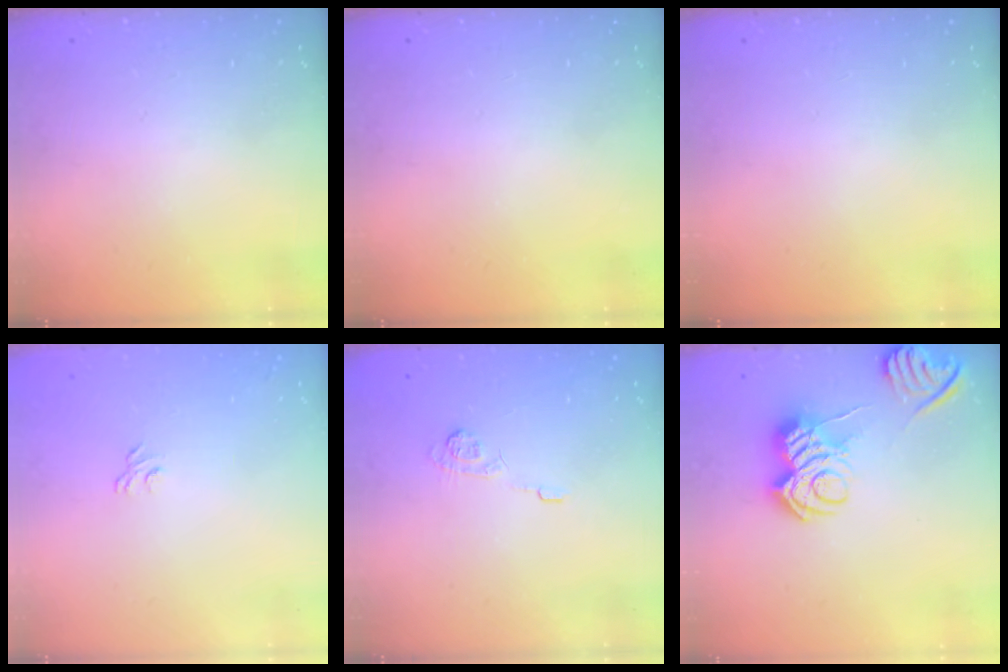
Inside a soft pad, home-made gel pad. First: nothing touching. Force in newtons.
{"total": 0.0}
{"total": 0.0}
{"total": 3.0, "press": 2.8, "slide": 1.0}
{"total": 6.2, "press": 6.0, "slide": 1.5}
{"total": 10.0, "press": 10.0, "slide": 0.8}